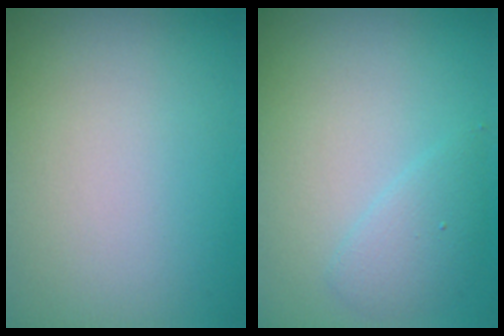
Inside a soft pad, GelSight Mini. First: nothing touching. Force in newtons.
{"total": 1.9, "press": 1.9, "slide": 0.2}